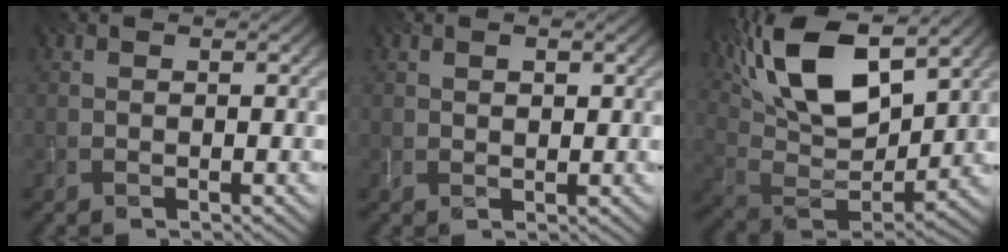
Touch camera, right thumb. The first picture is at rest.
{"total": 1.5, "force": [0.7, 0.8, 1.1], "torque": [-0.021, 0.000, 0.015]}
{"total": 17.0, "force": [9.0, 7.2, 12.5], "torque": [-0.262, 0.016, 0.153]}